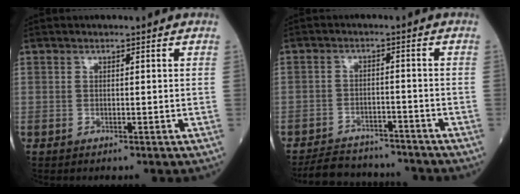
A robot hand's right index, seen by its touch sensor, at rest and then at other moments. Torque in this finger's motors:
{"motor_torque": [-0.31, -0.41, -0.57, -0.07]}